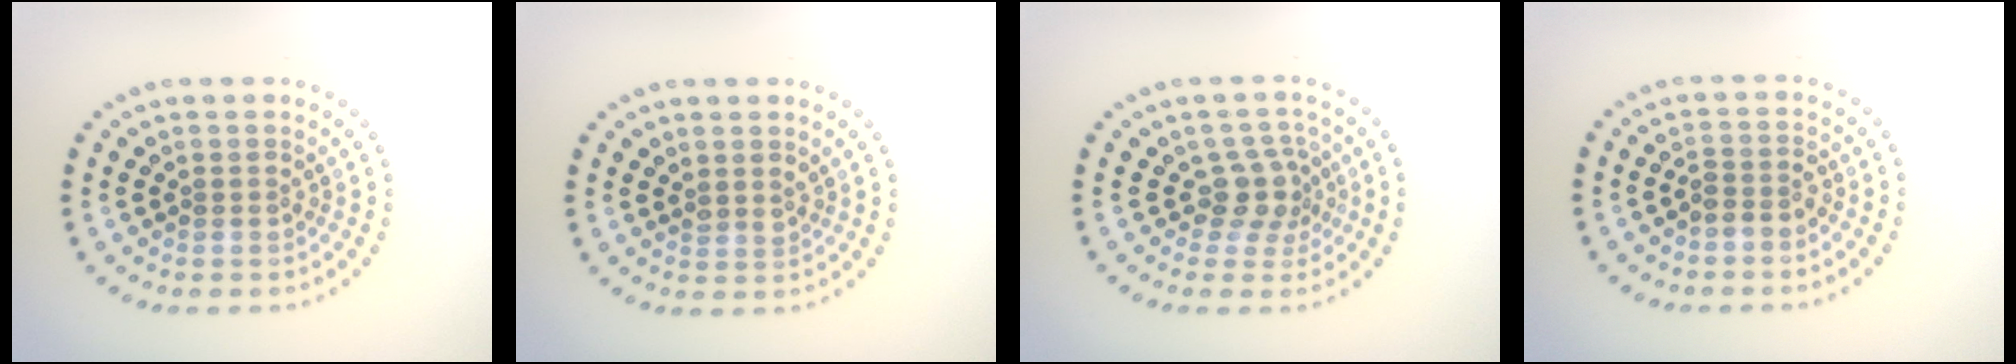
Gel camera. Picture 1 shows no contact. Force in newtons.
{"total": 0.8, "press": 0.6, "slide": 0.5}
{"total": 2.7, "press": 2.1, "slide": 1.7}
{"total": 1.7, "press": 1.4, "slide": 1.0}